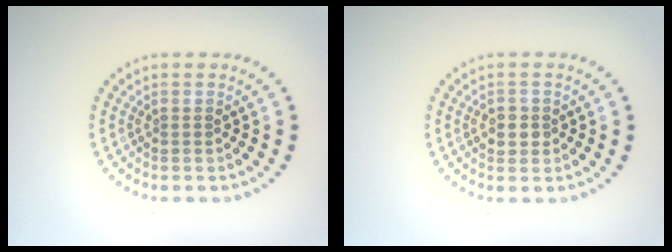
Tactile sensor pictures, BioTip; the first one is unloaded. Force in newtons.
{"total": 1.6, "press": 1.5, "slide": 0.3}